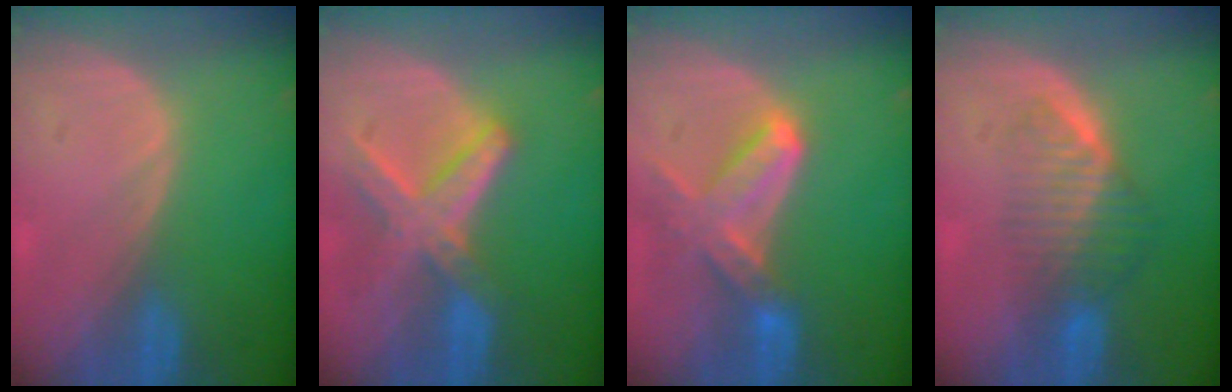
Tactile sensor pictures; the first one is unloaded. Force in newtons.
{"total": 8.2, "press": 7.1, "slide": 4.1}
{"total": 7.2, "press": 6.7, "slide": 2.8}
{"total": 6.5, "press": 5.7, "slide": 3.1}